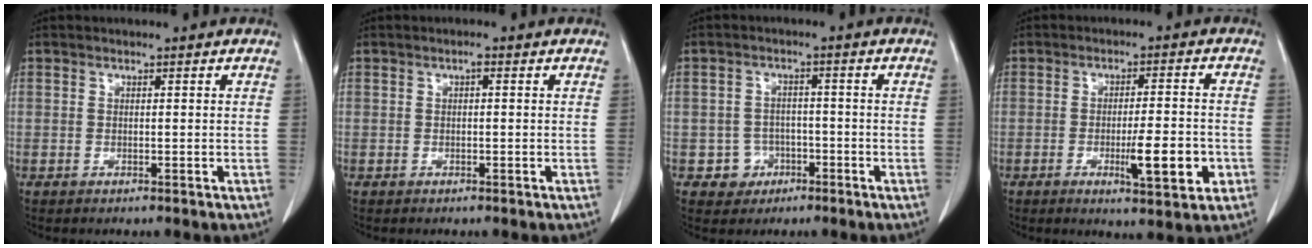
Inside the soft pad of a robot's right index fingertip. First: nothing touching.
{"total": 0.6, "force": [0.1, 0.2, 0.6], "torque": [-0.011, 0.003, 0.001]}
{"total": 4.0, "force": [-1.7, 3.6, 0.0], "torque": [0.008, 0.016, -0.023]}
{"total": 8.2, "force": [-2.6, 1.2, 7.6], "torque": [-0.113, -0.008, -0.033]}